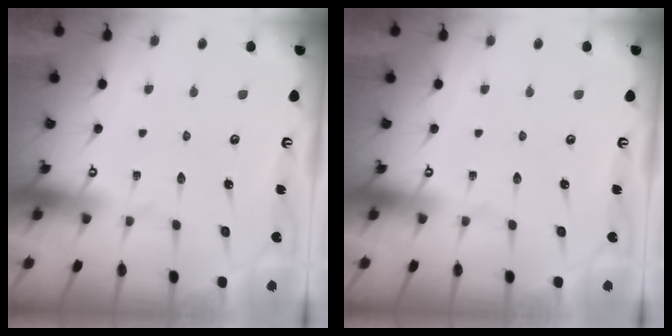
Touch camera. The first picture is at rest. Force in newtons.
{"total": 0.0}